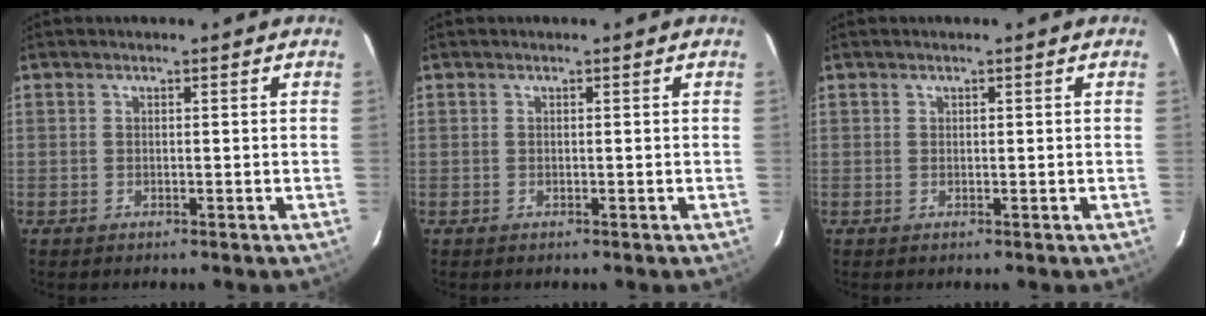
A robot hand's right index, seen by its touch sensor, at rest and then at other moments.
{"total": 0.0}
{"total": 0.0}